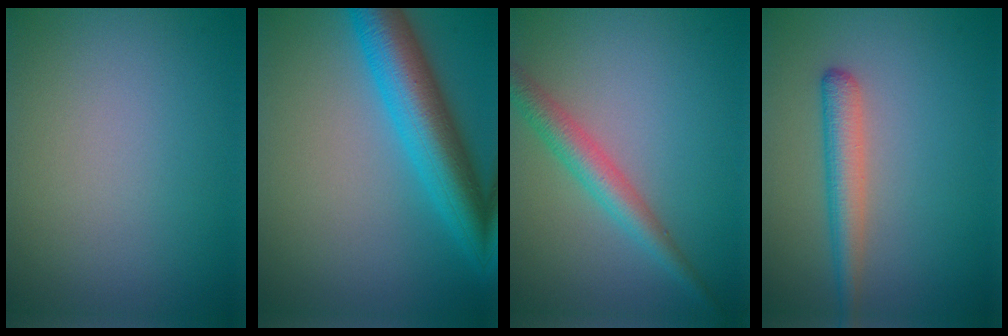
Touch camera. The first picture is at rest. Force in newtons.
{"total": 8.1, "press": 8.1, "slide": 0.4}
{"total": 3.3, "press": 3.3, "slide": 0.1}
{"total": 2.9, "press": 2.9, "slide": 0.1}